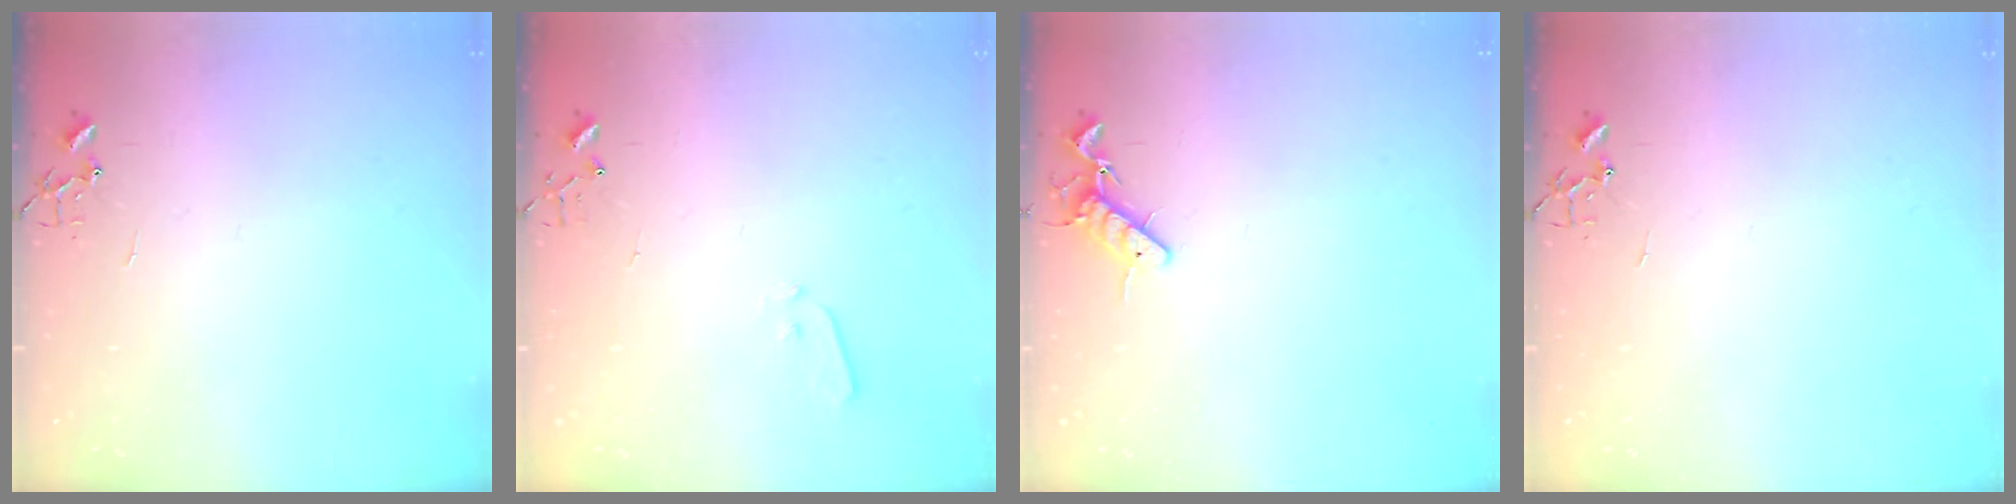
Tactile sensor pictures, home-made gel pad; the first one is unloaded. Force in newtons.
{"total": 3.6, "press": 3.5, "slide": 0.6}
{"total": 8.6, "press": 8.5, "slide": 1.3}
{"total": 0.0}